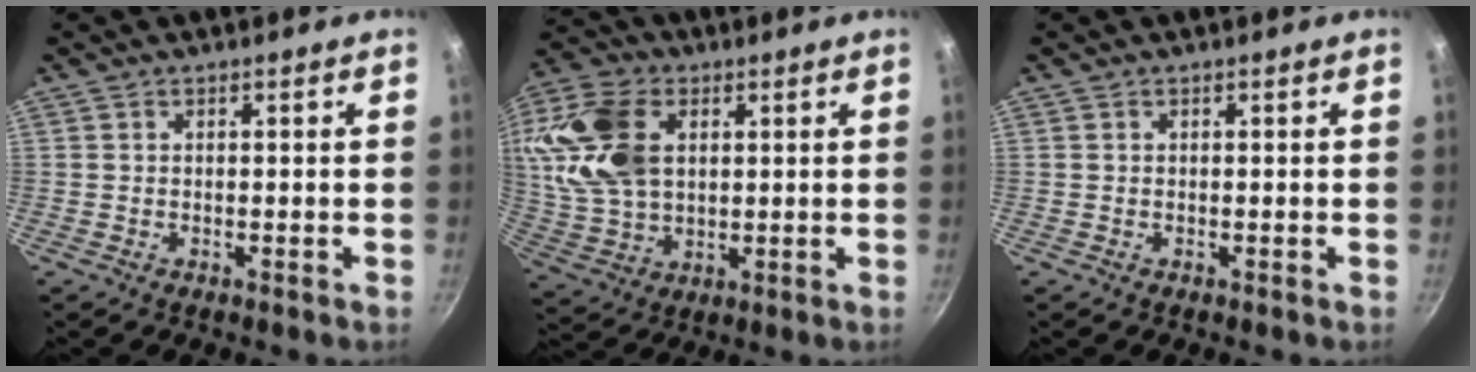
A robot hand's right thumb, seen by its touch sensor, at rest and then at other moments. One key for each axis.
{"total": 16.9, "fx": 4.0, "fy": 11.4, "fz": 11.8, "tx": -0.223, "ty": 0.000, "tz": 0.081}
{"total": 0.0}